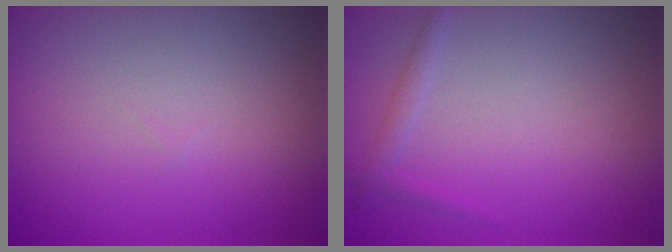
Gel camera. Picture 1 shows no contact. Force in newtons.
{"total": 1.0, "press": 1.0, "slide": 0.0}